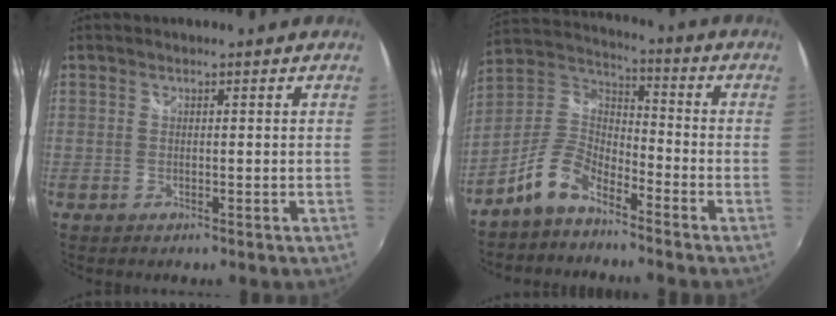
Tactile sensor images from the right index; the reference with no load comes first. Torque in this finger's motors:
{"motor_torque": [0.74, -0.80, 0.47, 0.11]}